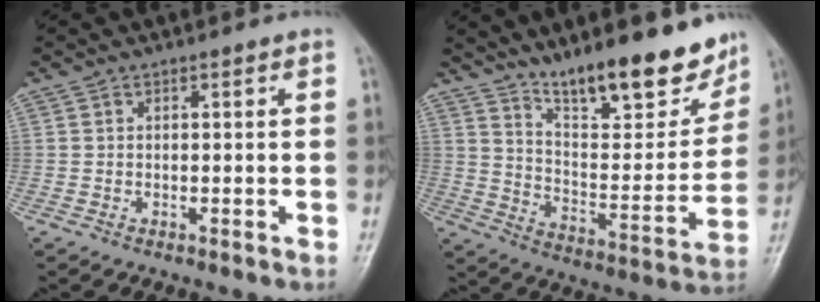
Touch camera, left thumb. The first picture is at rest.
{"total": 18.9, "force": [14.1, 5.6, 11.2], "torque": [-0.124, -0.093, 0.231]}